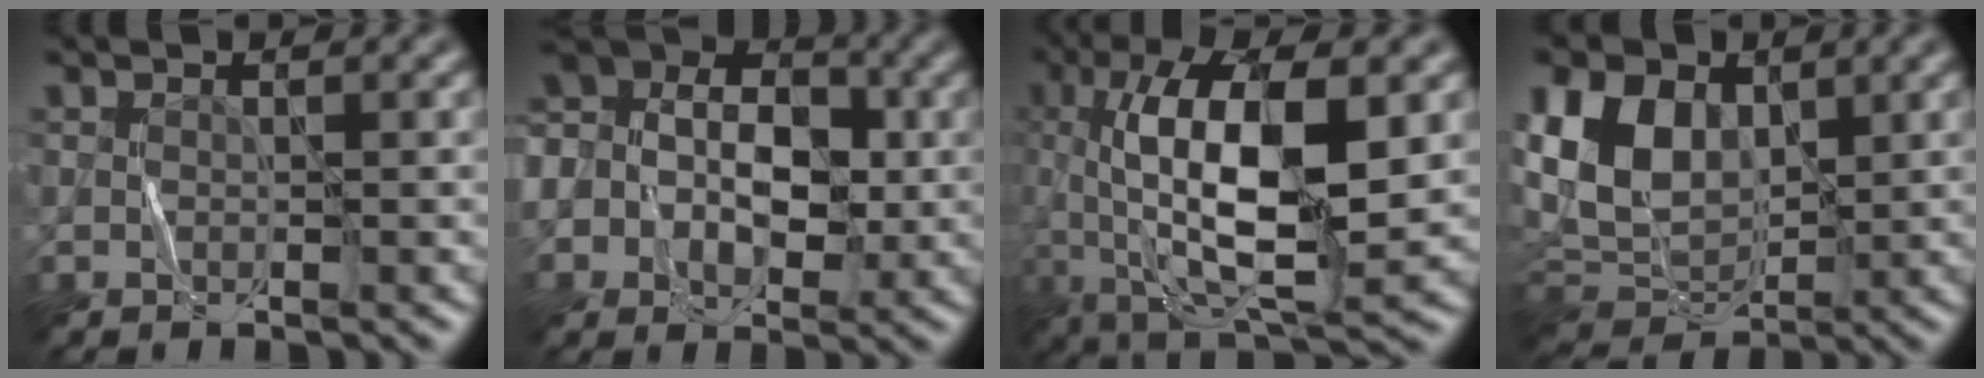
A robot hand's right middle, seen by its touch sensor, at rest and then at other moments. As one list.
[{"total": 9.8, "force": [0.8, 7.2, 6.6], "torque": [-0.102, 0.039, -0.017]}, {"total": 12.5, "force": [0.6, 4.4, 11.7], "torque": [-0.202, 0.004, 0.006]}, {"total": 8.7, "force": [2.1, 6.2, 5.8], "torque": [-0.142, 0.005, 0.034]}]